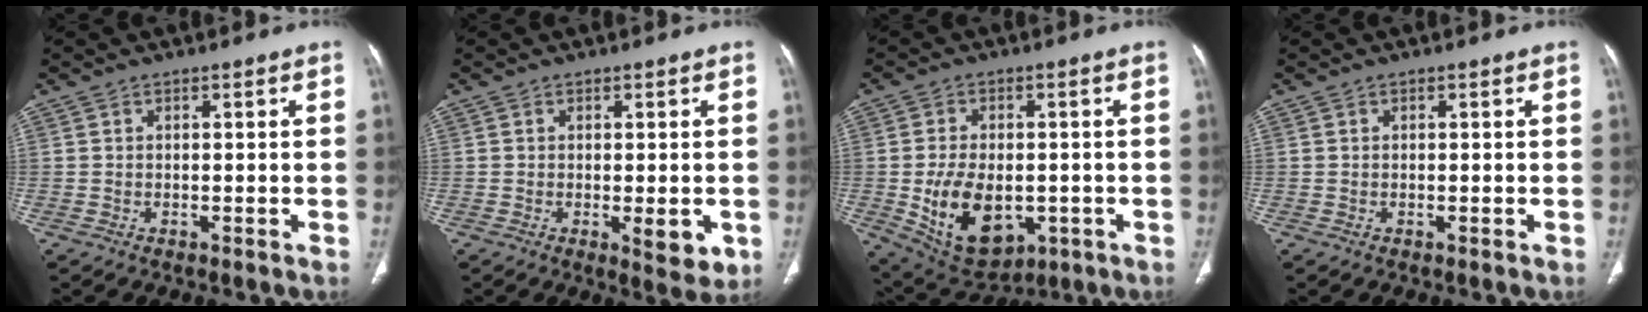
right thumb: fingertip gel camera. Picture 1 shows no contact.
{"total": 5.2, "force": [-1.2, 1.9, 4.7], "torque": [-0.056, -0.012, -0.010]}
{"total": 12.7, "force": [-2.7, 8.1, 9.3], "torque": [-0.134, -0.001, -0.019]}
{"total": 0.0}